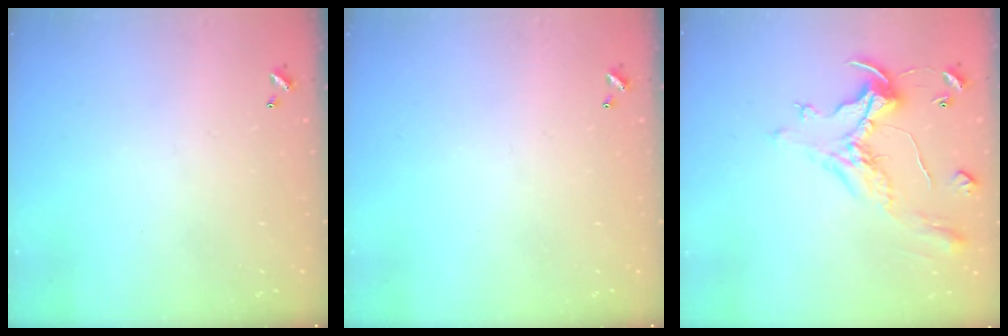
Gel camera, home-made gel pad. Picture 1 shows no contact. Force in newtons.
{"total": 0.0}
{"total": 0.9, "press": 0.2, "slide": 0.9}